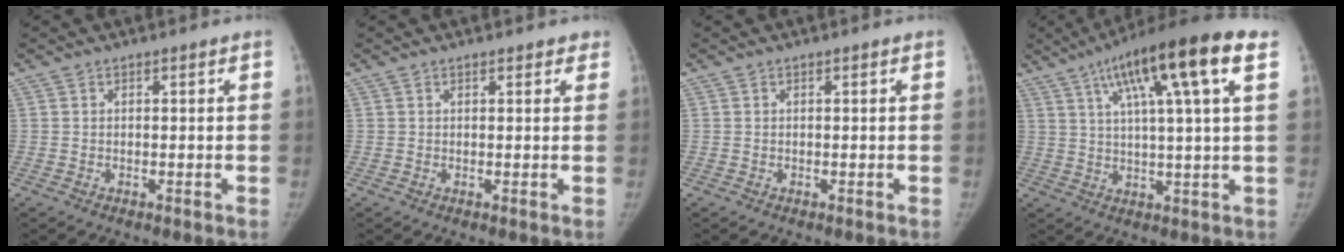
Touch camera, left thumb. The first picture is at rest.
{"total": 1.5, "force": [1.2, 0.8, 0.3], "torque": [0.015, -0.002, 0.009]}
{"total": 0.0}
{"total": 16.8, "force": [7.7, 2.1, 14.7], "torque": [-0.235, 0.001, 0.117]}